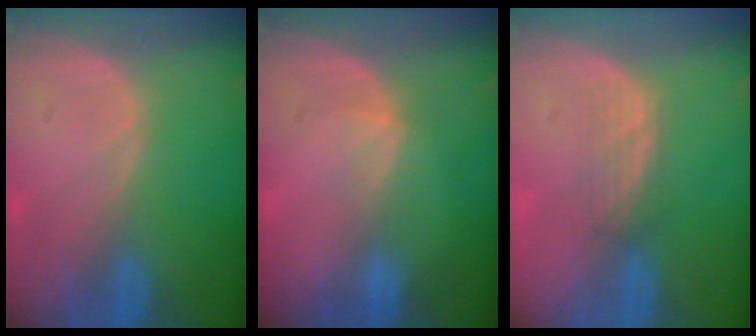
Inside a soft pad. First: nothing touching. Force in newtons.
{"total": 2.1, "press": 1.7, "slide": 1.2}
{"total": 2.9, "press": 2.6, "slide": 1.4}